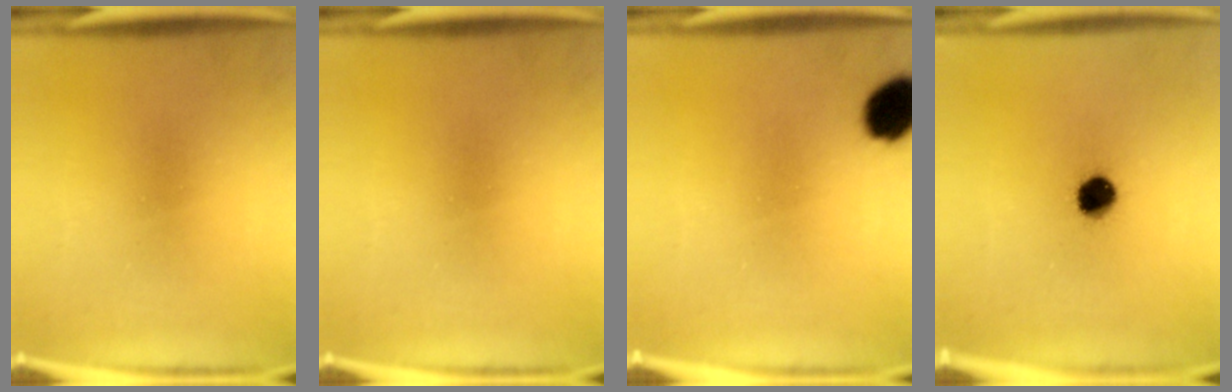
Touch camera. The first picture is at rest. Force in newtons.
{"total": 0.0}
{"total": 8.7}
{"total": 6.5}